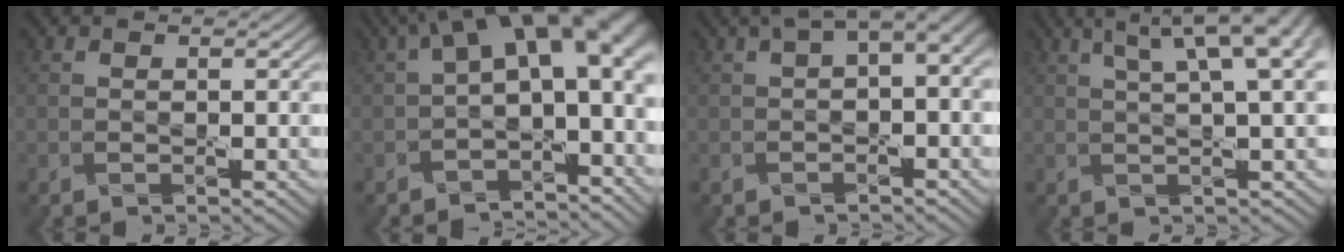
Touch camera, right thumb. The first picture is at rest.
{"total": 13.6, "force": [2.0, 7.1, 11.5], "torque": [-0.168, -0.004, 0.043]}
{"total": 4.8, "force": [1.5, 1.8, 4.2], "torque": [-0.062, 0.006, 0.026]}
{"total": 9.0, "force": [4.1, 2.2, 7.7], "torque": [-0.089, 0.030, 0.051]}